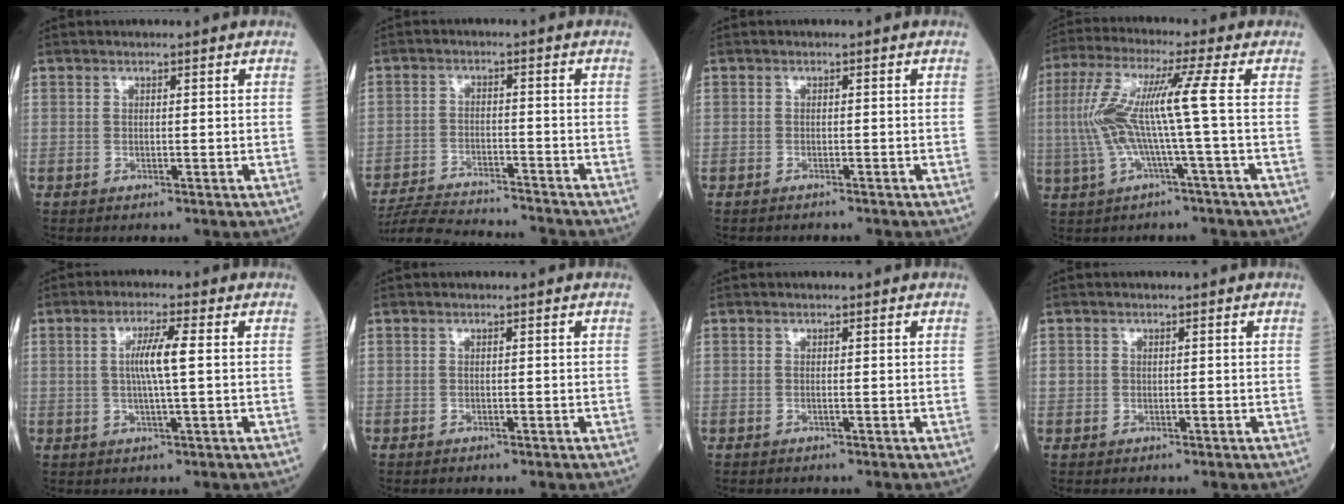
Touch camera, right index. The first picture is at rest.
{"total": 13.3, "force": [-12.8, 0.9, 3.6], "torque": [-0.059, -0.003, -0.197]}
{"total": 1.6, "force": [-1.6, 0.0, 0.2], "torque": [-0.005, -0.002, -0.020]}
{"total": 9.9, "force": [-0.4, -1.1, 9.8], "torque": [-0.211, 0.023, -0.006]}
{"total": 5.1, "force": [0.5, -0.2, 5.0], "torque": [-0.094, 0.001, 0.010]}
{"total": 0.0}
{"total": 0.0}
{"total": 1.2, "force": [0.0, 1.1, 0.5], "torque": [-0.013, 0.009, 0.006]}